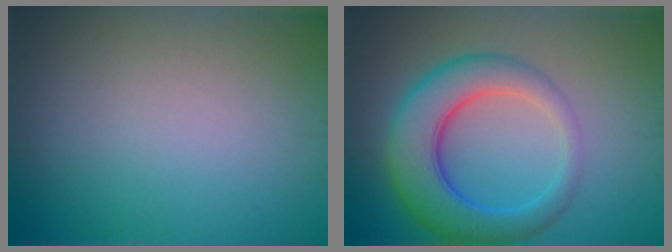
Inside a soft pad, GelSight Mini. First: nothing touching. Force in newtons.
{"total": 6.9, "press": 6.9, "slide": 0.2}